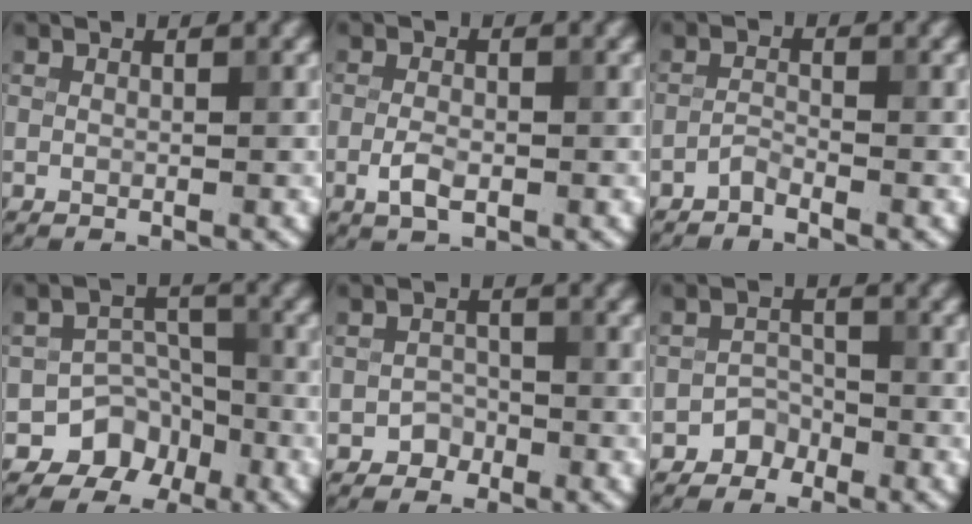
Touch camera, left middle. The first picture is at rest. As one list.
[{"total": 2.1, "force": [-0.7, 1.0, 1.7], "torque": [-0.034, -0.002, -0.017]}, {"total": 1.1, "force": [-1.0, 0.1, 0.3], "torque": [-0.006, 0.005, -0.024]}, {"total": 4.5, "force": [-2.7, 3.5, 1.0], "torque": [0.001, 0.007, -0.041]}, {"total": 1.4, "force": [-0.9, 1.1, 0.2], "torque": [0.006, 0.006, -0.015]}, {"total": 1.7, "force": [-1.3, 1.2, 0.1], "torque": [0.011, 0.010, -0.022]}]